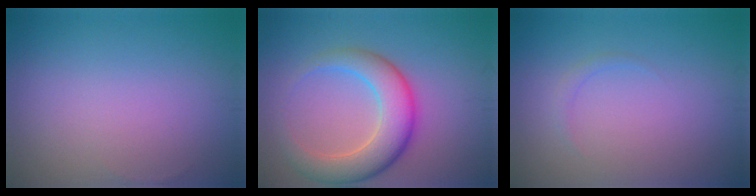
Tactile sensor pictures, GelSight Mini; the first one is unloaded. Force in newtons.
{"total": 6.3, "press": 6.3, "slide": 0.2}
{"total": 0.8, "press": 0.8, "slide": 0.1}